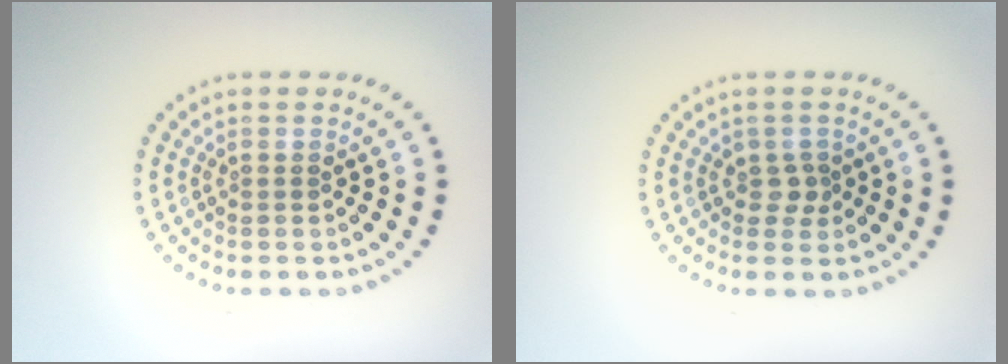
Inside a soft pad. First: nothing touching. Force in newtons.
{"total": 1.3, "press": 1.0, "slide": 0.8}